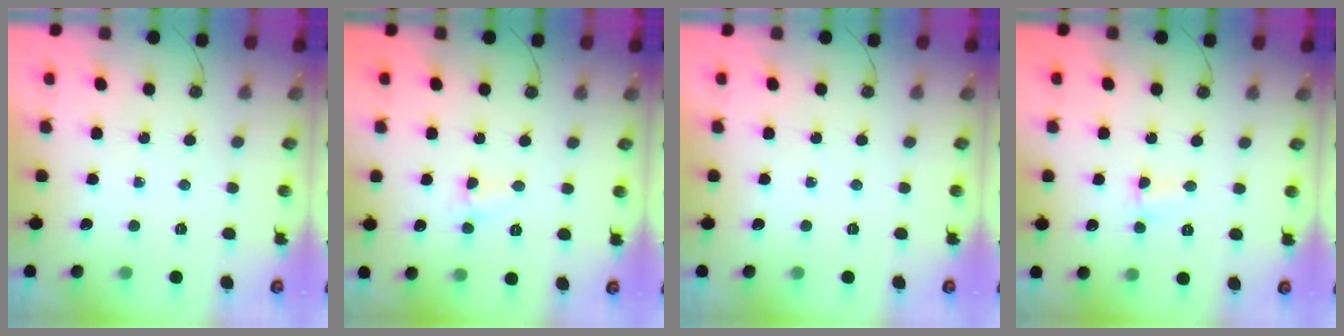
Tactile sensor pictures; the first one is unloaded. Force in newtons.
{"total": 3.7, "press": 3.7, "slide": 0.5}
{"total": 0.0}
{"total": 2.2, "press": 2.1, "slide": 0.5}